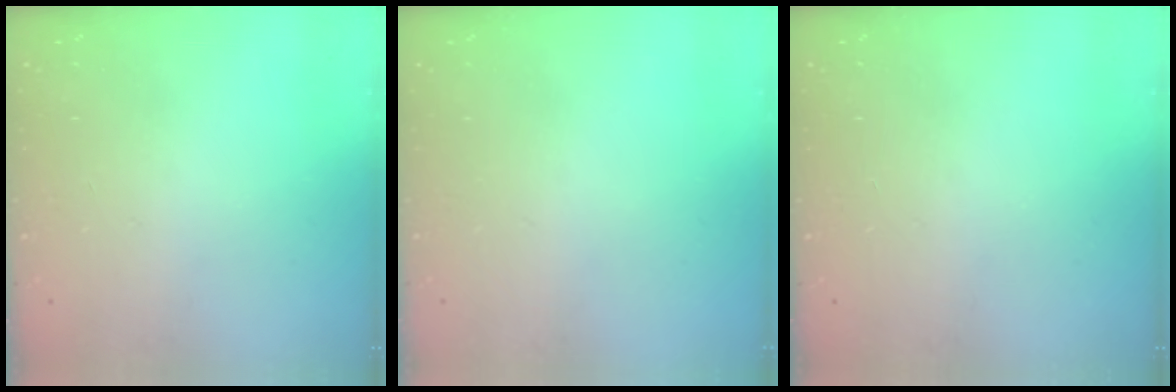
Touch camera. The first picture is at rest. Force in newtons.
{"total": 0.0}
{"total": 0.0}